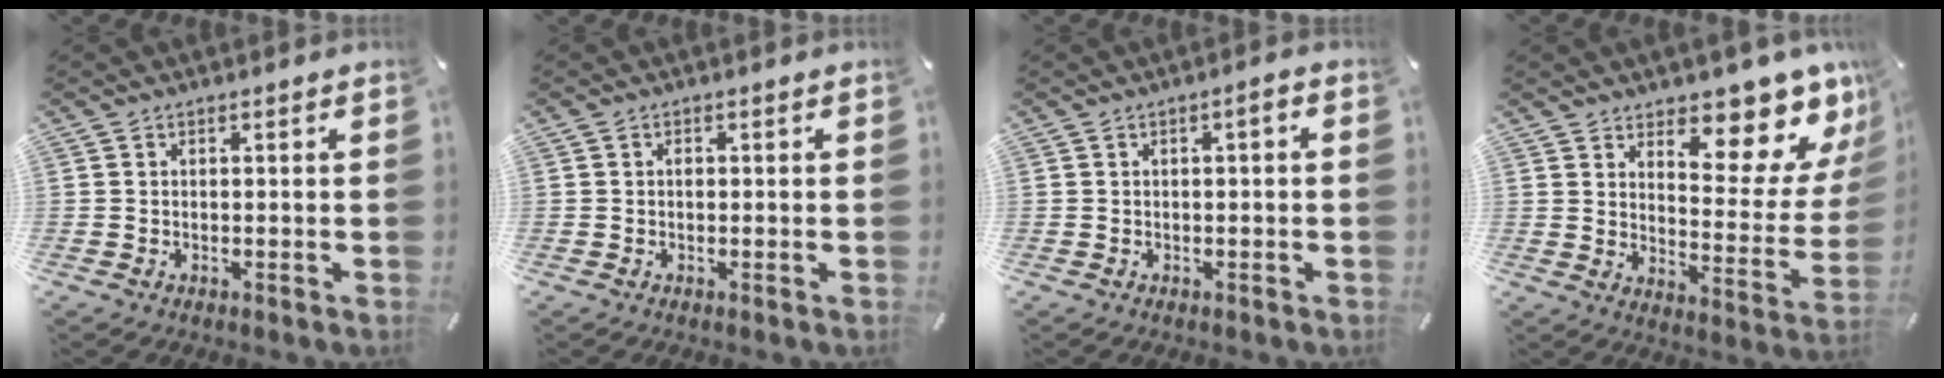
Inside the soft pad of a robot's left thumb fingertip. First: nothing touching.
{"total": 0.8, "force": [0.0, 0.6, 0.6], "torque": [-0.014, 0.002, -0.001]}
{"total": 1.9, "force": [-0.5, 0.5, 1.7], "torque": [-0.030, 0.005, -0.011]}
{"total": 12.8, "force": [10.2, 4.6, 6.2], "torque": [-0.054, -0.110, 0.163]}